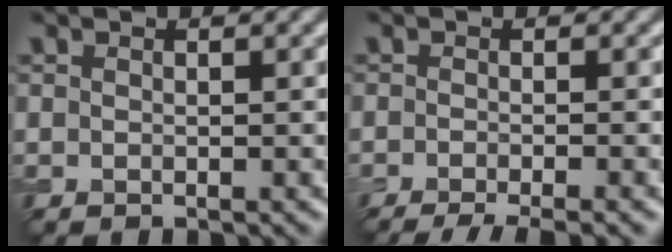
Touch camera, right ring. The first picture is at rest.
{"total": 4.7, "force": [-3.2, 1.1, 3.4], "torque": [-0.036, -0.005, -0.050]}